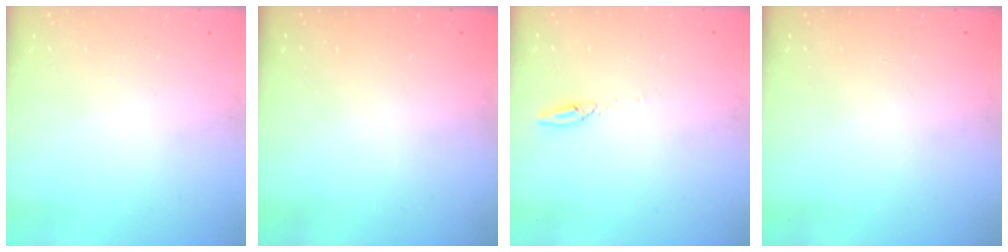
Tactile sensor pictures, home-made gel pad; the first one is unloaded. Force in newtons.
{"total": 0.0}
{"total": 2.7, "press": 2.7, "slide": 0.2}
{"total": 0.0}